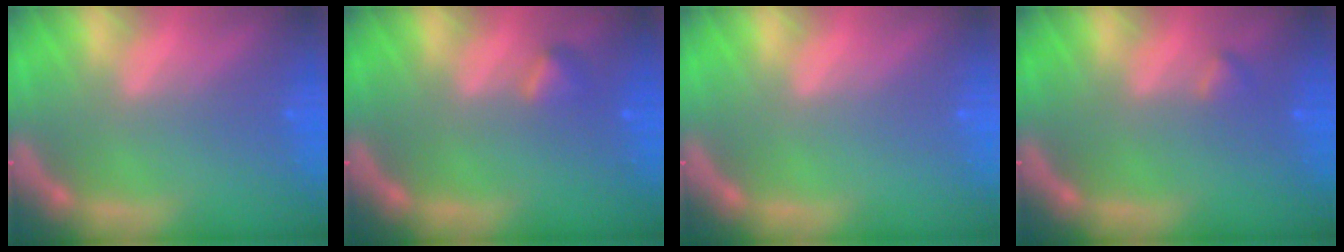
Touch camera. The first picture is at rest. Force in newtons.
{"total": 1.4}
{"total": 0.0}
{"total": 0.9}